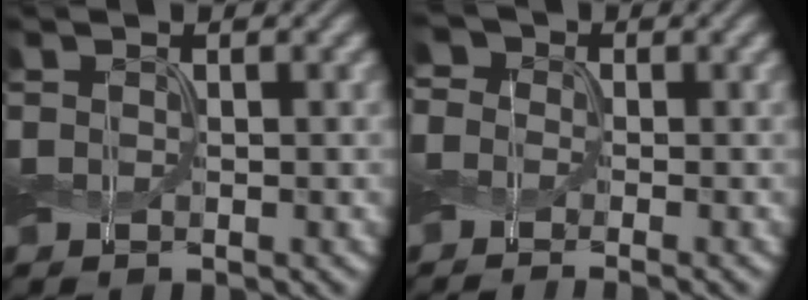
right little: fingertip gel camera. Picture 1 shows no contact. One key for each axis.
{"total": 5.6, "fx": -0.4, "fy": 4.6, "fz": 3.2, "tx": -0.064, "ty": 0.011, "tz": -0.037}